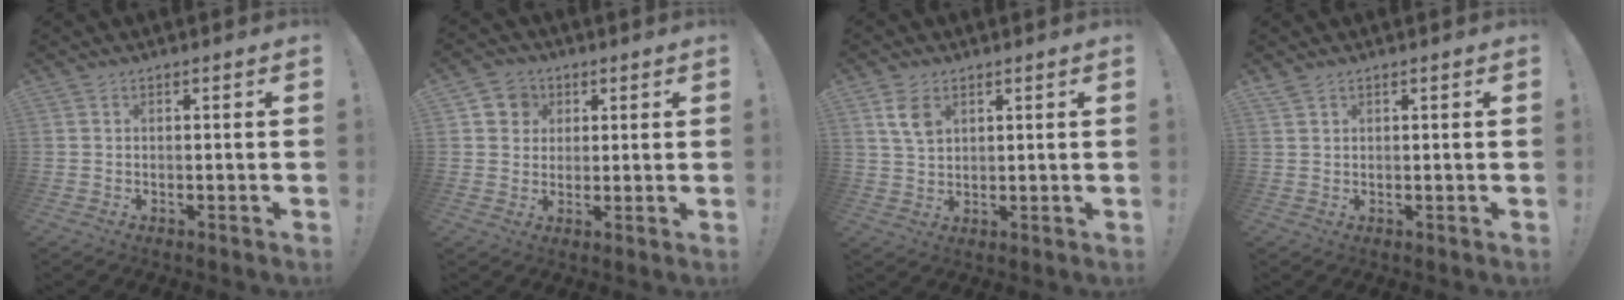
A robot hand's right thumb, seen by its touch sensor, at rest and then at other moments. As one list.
[{"total": 6.4, "force": [1.8, 6.0, 1.5], "torque": [-0.028, -0.004, 0.037]}, {"total": 6.2, "force": [2.8, 4.0, 3.8], "torque": [-0.061, -0.006, 0.054]}, {"total": 1.4, "force": [1.1, 0.3, 0.7], "torque": [-0.017, 0.000, 0.020]}]